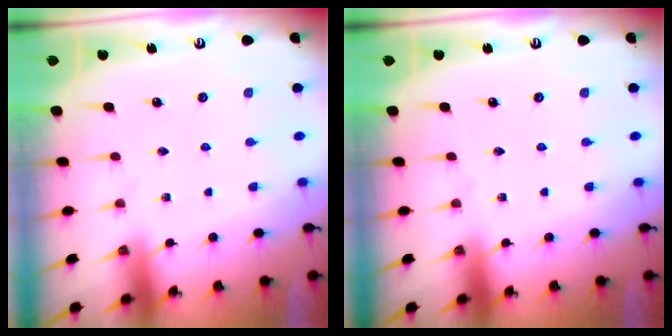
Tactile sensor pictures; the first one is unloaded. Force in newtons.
{"total": 0.0}